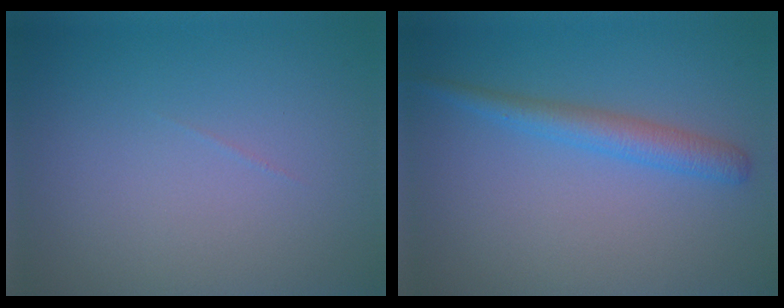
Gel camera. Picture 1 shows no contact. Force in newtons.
{"total": 2.6, "press": 2.6, "slide": 0.1}